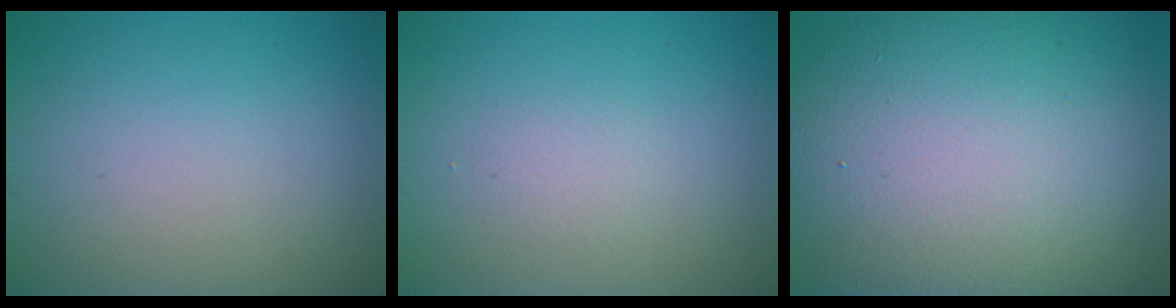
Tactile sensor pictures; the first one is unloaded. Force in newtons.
{"total": 1.0, "press": 1.0, "slide": 0.1}
{"total": 15.8, "press": 15.8, "slide": 1.1}